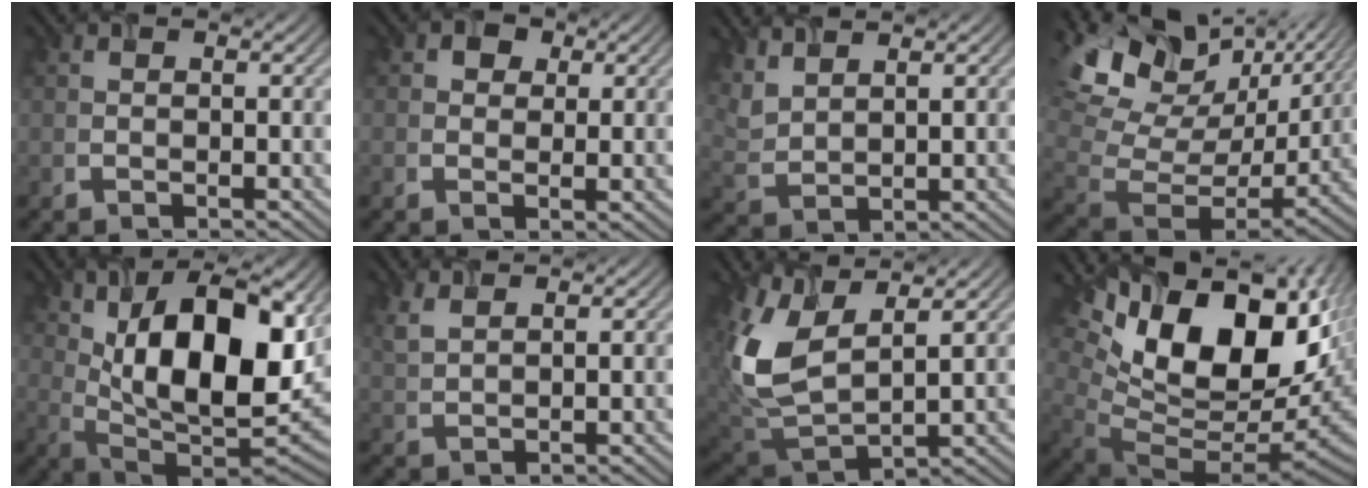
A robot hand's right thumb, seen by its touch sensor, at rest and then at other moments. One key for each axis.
{"total": 1.8, "fx": 0.8, "fy": 1.6, "fz": 0.4, "tx": -0.003, "ty": -0.005, "tz": 0.014}
{"total": 3.9, "fx": 3.5, "fy": 0.9, "fz": 1.5, "tx": -0.057, "ty": 0.002, "tz": 0.086}
{"total": 15.5, "fx": 10.1, "fy": 8.8, "fz": 7.8, "tx": -0.197, "ty": 0.019, "tz": 0.195}
{"total": 18.5, "fx": 5.8, "fy": 9.0, "fz": 15.1, "tx": -0.252, "ty": 0.011, "tz": 0.105}
{"total": 2.6, "fx": 2.1, "fy": 0.7, "fz": 1.4, "tx": -0.043, "ty": 0.005, "tz": 0.054}
{"total": 10.0, "fx": 4.1, "fy": 5.1, "fz": 7.6, "tx": -0.199, "ty": -0.003, "tz": 0.095}
{"total": 18.6, "fx": 5.9, "fy": 11.0, "fz": 13.8, "tx": -0.227, "ty": -0.020, "tz": 0.137}